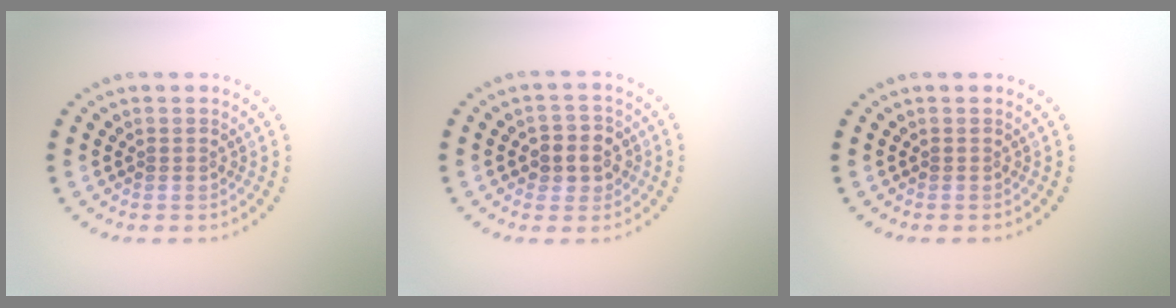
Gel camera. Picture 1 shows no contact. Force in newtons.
{"total": 2.9, "press": 2.8, "slide": 0.9}
{"total": 0.0}